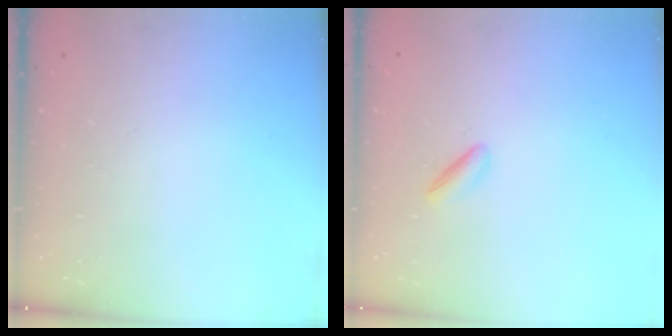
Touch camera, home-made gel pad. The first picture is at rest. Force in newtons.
{"total": 3.1, "press": 3.0, "slide": 0.9}